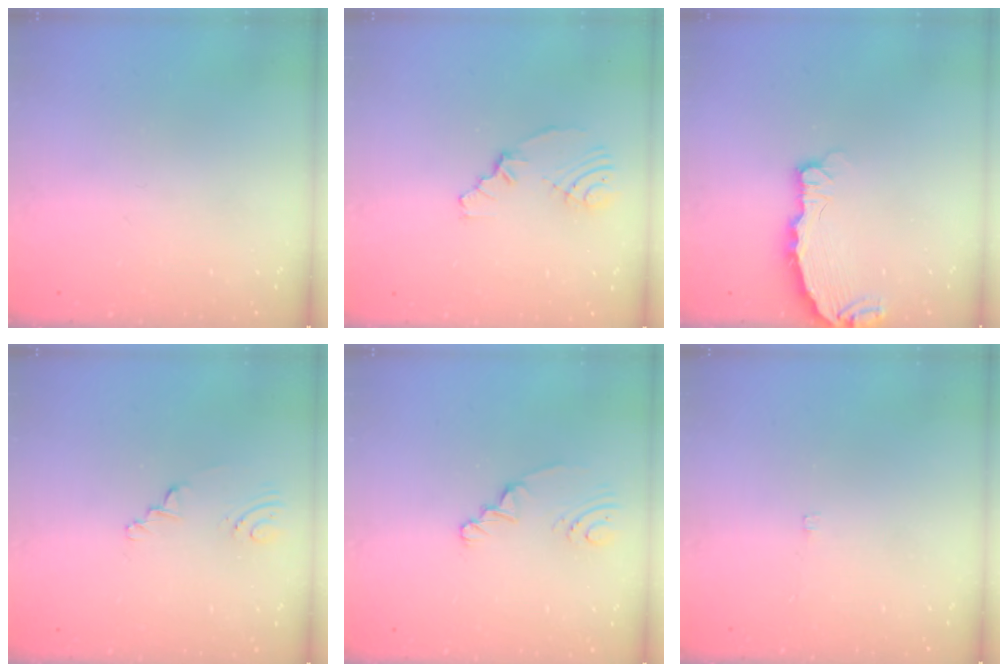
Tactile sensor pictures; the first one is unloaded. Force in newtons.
{"total": 5.1, "press": 3.0, "slide": 4.1}
{"total": 4.6, "press": 4.6, "slide": 0.5}
{"total": 2.0, "press": 1.6, "slide": 1.2}
{"total": 2.6, "press": 2.6, "slide": 0.6}
{"total": 1.3, "press": 1.3, "slide": 0.2}